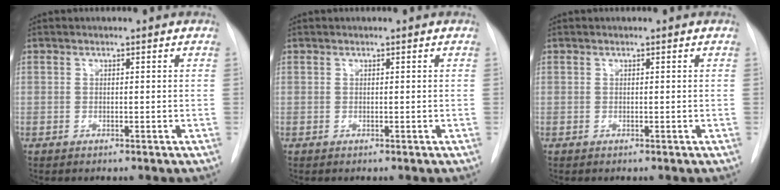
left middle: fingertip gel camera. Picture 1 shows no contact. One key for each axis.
{"total": 0.0}
{"total": 0.0}